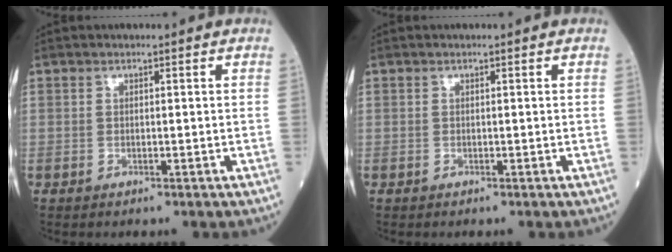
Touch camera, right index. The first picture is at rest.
{"total": 0.0}